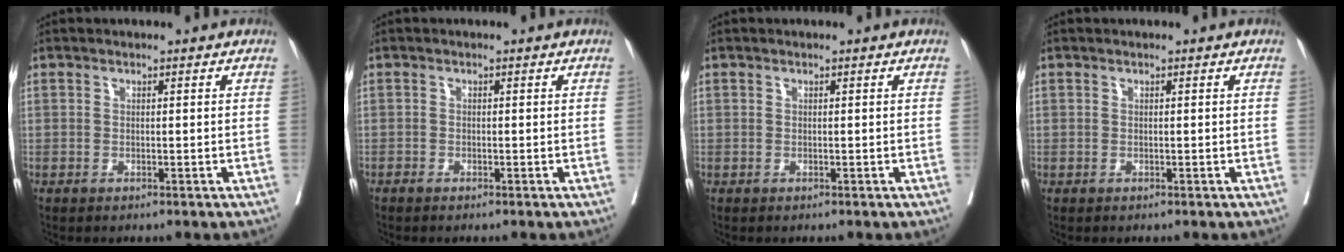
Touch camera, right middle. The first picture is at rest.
{"total": 0.5, "force": [-0.5, 0.0, 0.1], "torque": [-0.004, -0.001, -0.013]}
{"total": 0.0}
{"total": 0.0}